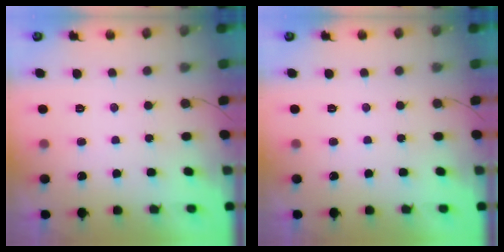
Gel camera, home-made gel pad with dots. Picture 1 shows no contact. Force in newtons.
{"total": 0.0}